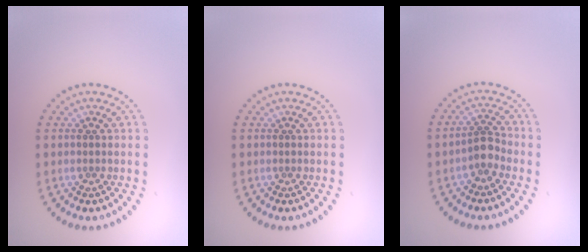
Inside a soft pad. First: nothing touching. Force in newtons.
{"total": 0.0}
{"total": 2.1, "press": 1.7, "slide": 1.3}